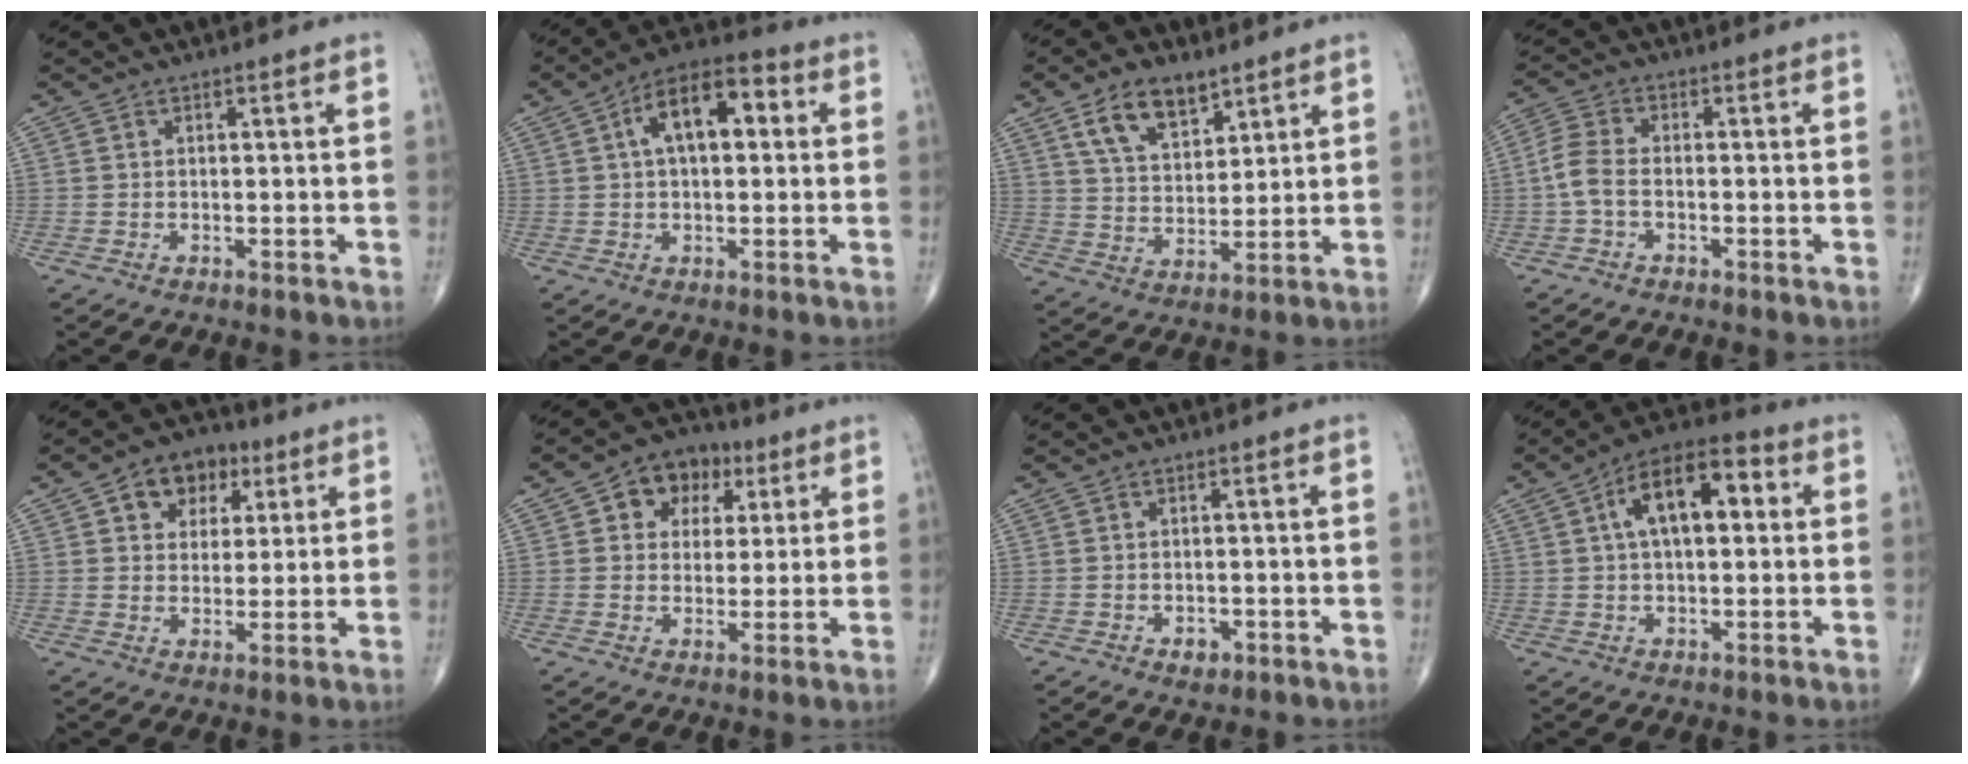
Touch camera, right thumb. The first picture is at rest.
{"total": 11.7, "force": [2.5, 6.0, 9.7], "torque": [-0.148, 0.029, 0.031]}
{"total": 10.3, "force": [6.2, 5.5, 6.2], "torque": [-0.090, -0.030, 0.119]}
{"total": 6.0, "force": [-1.4, 3.4, 4.7], "torque": [-0.109, 0.021, -0.037]}
{"total": 9.5, "force": [4.0, 7.0, 4.9], "torque": [-0.032, -0.003, 0.058]}
{"total": 9.7, "force": [3.6, 7.5, 5.0], "torque": [-0.030, 0.001, 0.051]}
{"total": 1.9, "force": [-0.8, 1.3, 1.1], "torque": [-0.007, 0.002, -0.007]}
{"total": 13.0, "force": [2.9, 6.6, 10.9], "torque": [-0.169, 0.029, 0.037]}